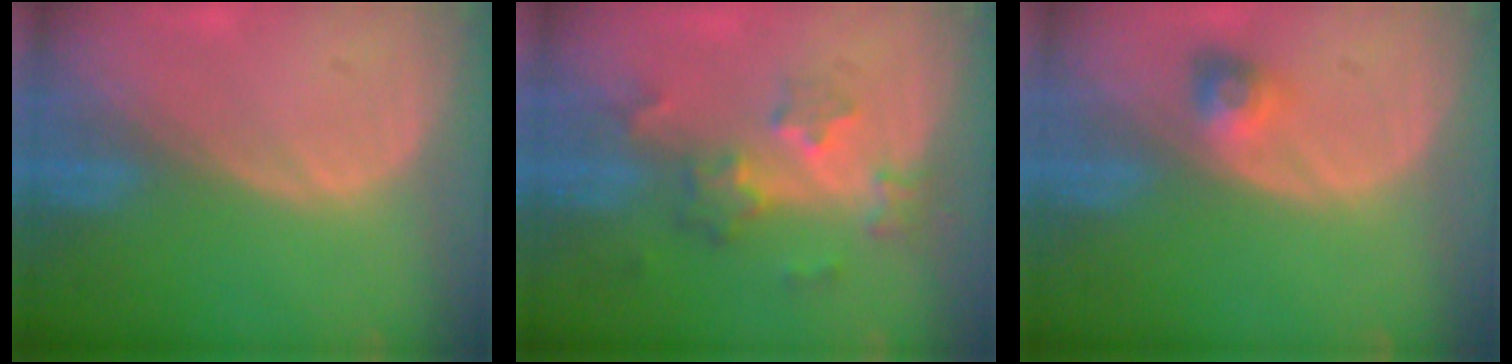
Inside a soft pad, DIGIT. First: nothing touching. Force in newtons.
{"total": 6.3, "press": 5.5, "slide": 3.0}
{"total": 2.9, "press": 2.7, "slide": 1.2}